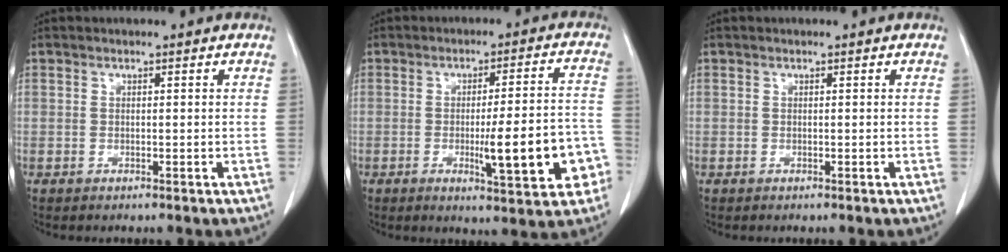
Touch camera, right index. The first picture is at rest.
{"total": 12.3, "force": [-3.6, 2.0, 11.6], "torque": [-0.152, 0.012, -0.042]}
{"total": 0.0}